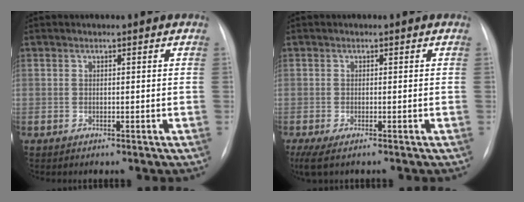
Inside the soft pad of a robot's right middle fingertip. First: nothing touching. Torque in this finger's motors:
{"motor_torque": [0.28, -0.57, 0.14, 0.03]}